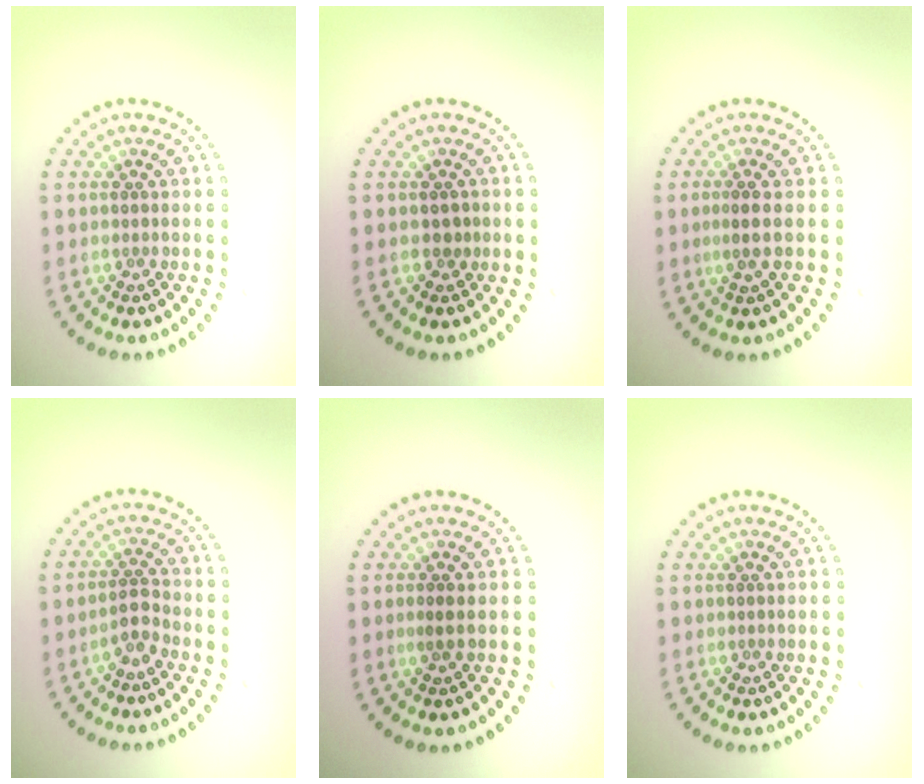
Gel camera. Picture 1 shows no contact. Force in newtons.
{"total": 0.8, "press": 0.7, "slide": 0.4}
{"total": 1.4, "press": 0.9, "slide": 1.1}
{"total": 1.8, "press": 1.5, "slide": 1.1}
{"total": 0.6, "press": 0.3, "slide": 0.5}
{"total": 0.0}